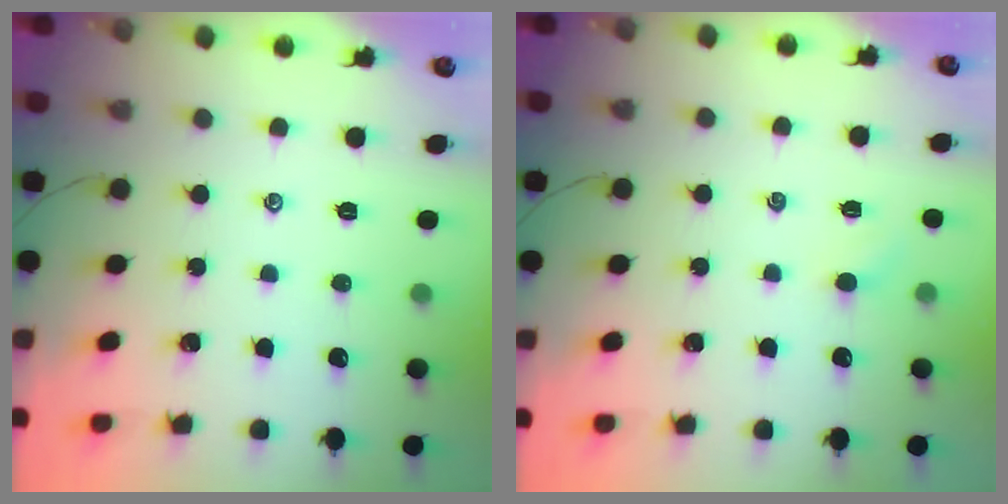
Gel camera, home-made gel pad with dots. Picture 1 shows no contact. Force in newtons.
{"total": 2.6, "press": 2.5, "slide": 0.8}